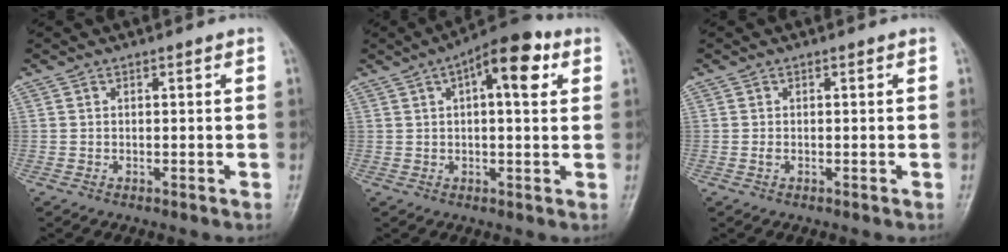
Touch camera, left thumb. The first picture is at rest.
{"total": 11.1, "force": [4.2, 4.4, 9.3], "torque": [-0.121, 0.018, 0.055]}
{"total": 0.8, "force": [0.0, 0.3, 0.7], "torque": [-0.013, 0.001, 0.001]}